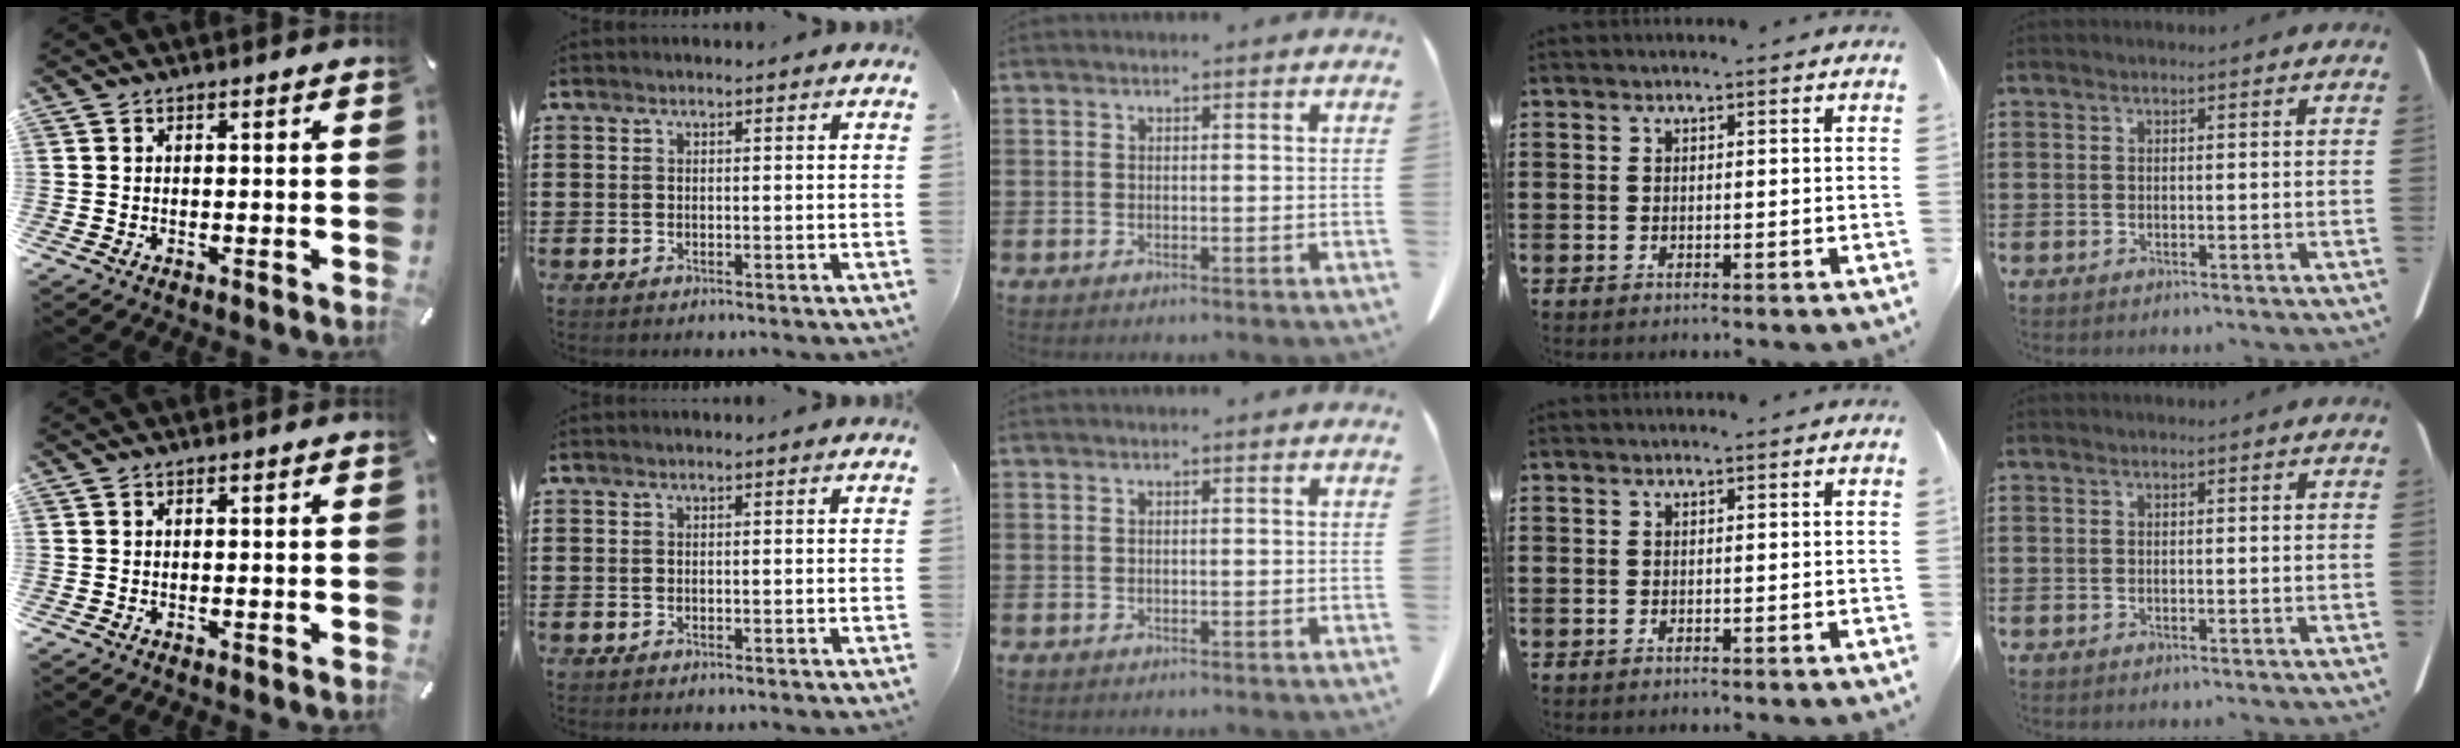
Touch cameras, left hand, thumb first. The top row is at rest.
{}